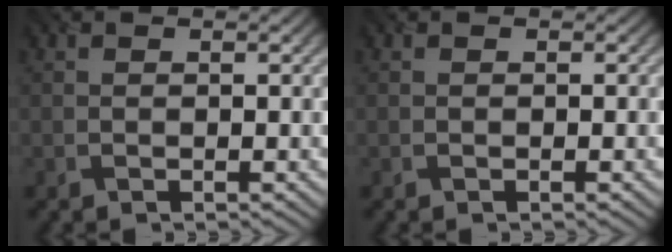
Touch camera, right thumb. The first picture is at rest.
{"total": 0.0}